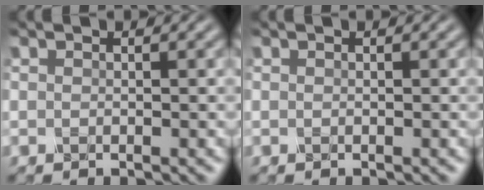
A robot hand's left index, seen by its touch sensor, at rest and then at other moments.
{"total": 0.0}